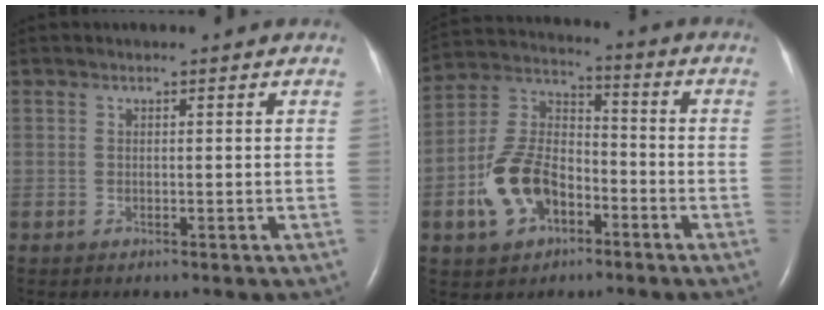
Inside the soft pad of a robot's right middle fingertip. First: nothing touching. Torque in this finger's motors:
{"motor_torque": [1.15, -0.99, 0.49, 0.17]}